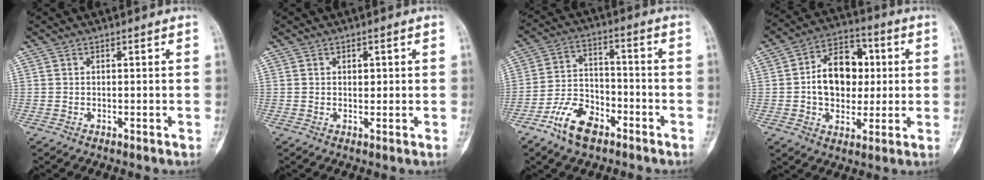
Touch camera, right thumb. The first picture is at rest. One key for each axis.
{"total": 1.5, "fx": 0.4, "fy": 1.0, "fz": 1.0, "tx": -0.004, "ty": -0.001, "tz": 0.005}
{"total": 10.4, "fx": -6.5, "fy": 5.7, "fz": 5.9, "tx": -0.097, "ty": 0.044, "tz": -0.124}
{"total": 14.2, "fx": 0.9, "fy": 10.2, "fz": 9.8, "tx": -0.116, "ty": 0.019, "tz": 0.013}